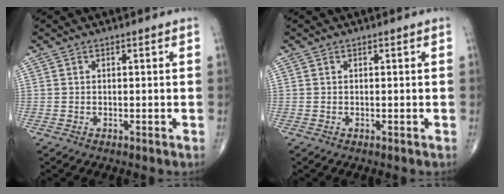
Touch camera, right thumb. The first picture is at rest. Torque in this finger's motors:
{"motor_torque": [0.01, 0.01, 0.00, 0.00, 0.01]}